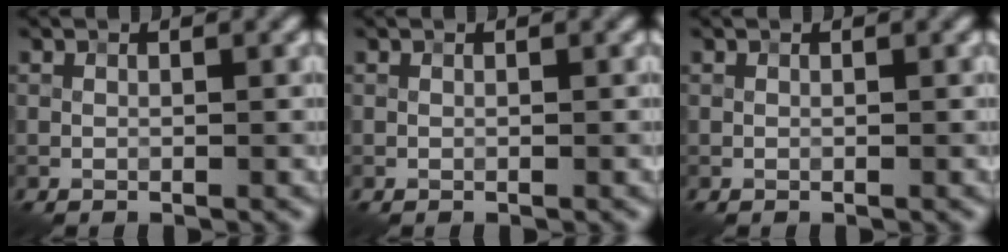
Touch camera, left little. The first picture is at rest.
{"total": 0.0}
{"total": 0.0}